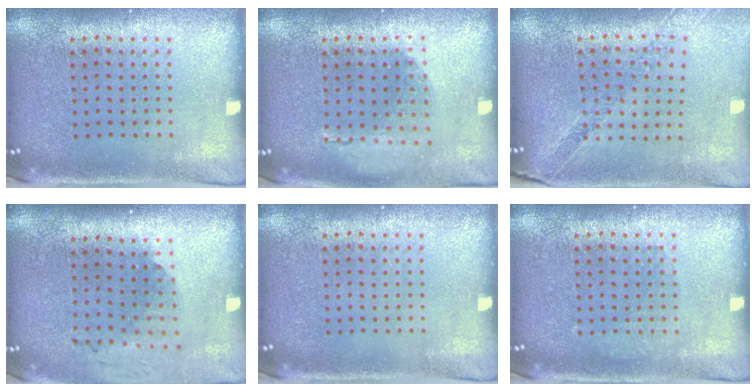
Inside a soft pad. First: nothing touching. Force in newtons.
{"total": 1.1, "press": 1.1, "slide": 0.2}
{"total": 1.1, "press": 1.1, "slide": 0.2}
{"total": 2.0, "press": 1.4, "slide": 1.3}
{"total": 0.0}
{"total": 0.8, "press": 0.8, "slide": 0.1}